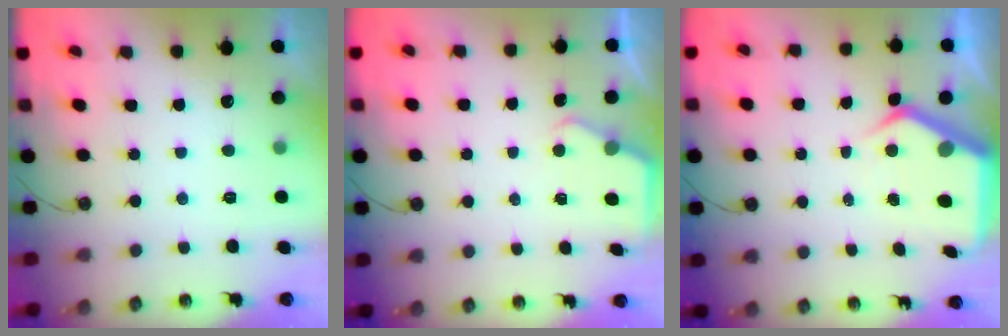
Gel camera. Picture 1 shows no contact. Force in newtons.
{"total": 2.9, "press": 2.8, "slide": 0.4}
{"total": 6.9, "press": 6.8, "slide": 0.8}